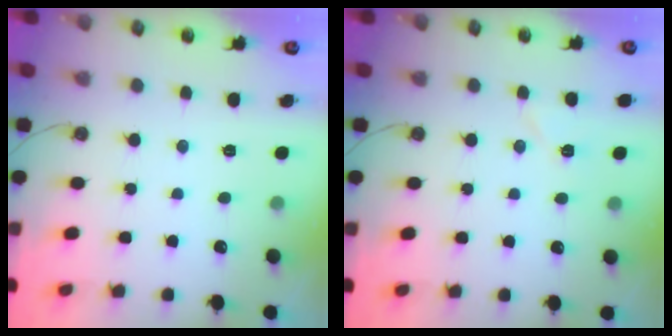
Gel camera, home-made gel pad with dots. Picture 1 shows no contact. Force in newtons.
{"total": 5.7, "press": 5.3, "slide": 2.0}